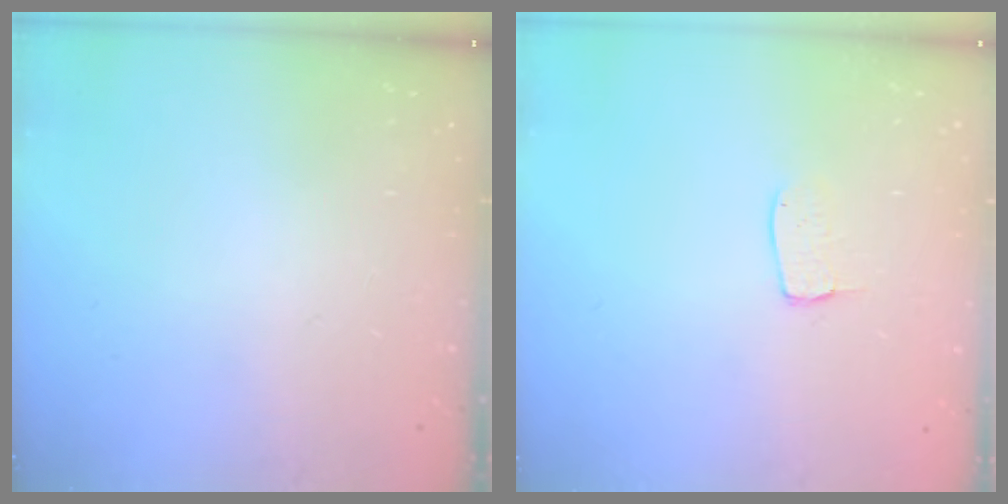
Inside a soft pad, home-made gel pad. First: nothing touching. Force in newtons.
{"total": 4.2, "press": 4.2, "slide": 0.2}